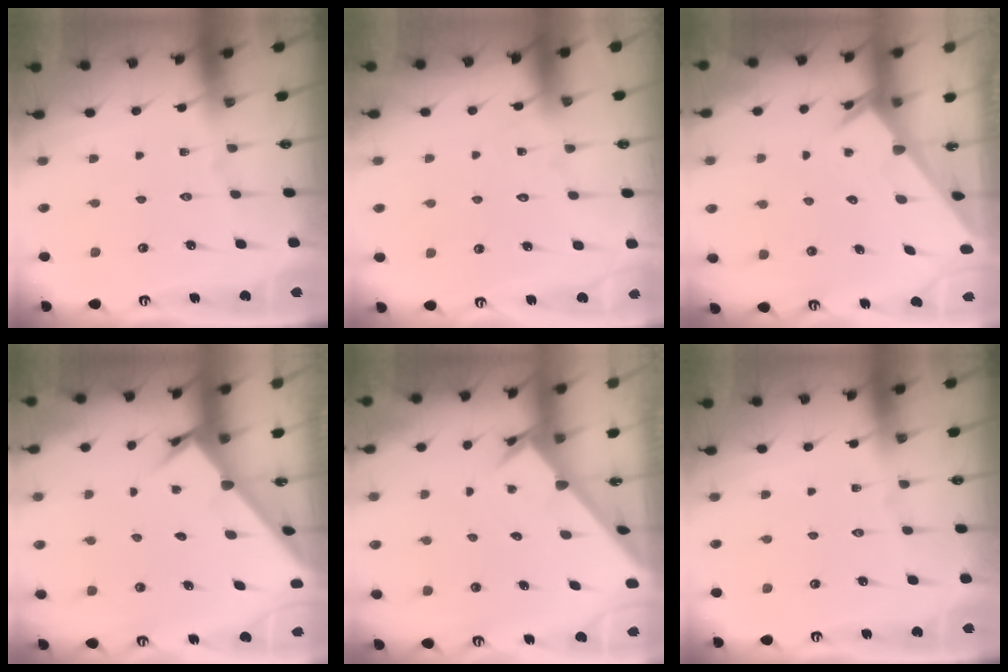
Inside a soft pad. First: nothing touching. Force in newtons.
{"total": 6.1, "press": 6.1, "slide": 0.5}
{"total": 3.5, "press": 3.4, "slide": 0.4}
{"total": 2.5, "press": 2.5, "slide": 0.3}
{"total": 3.7, "press": 3.7, "slide": 0.3}
{"total": 0.0}